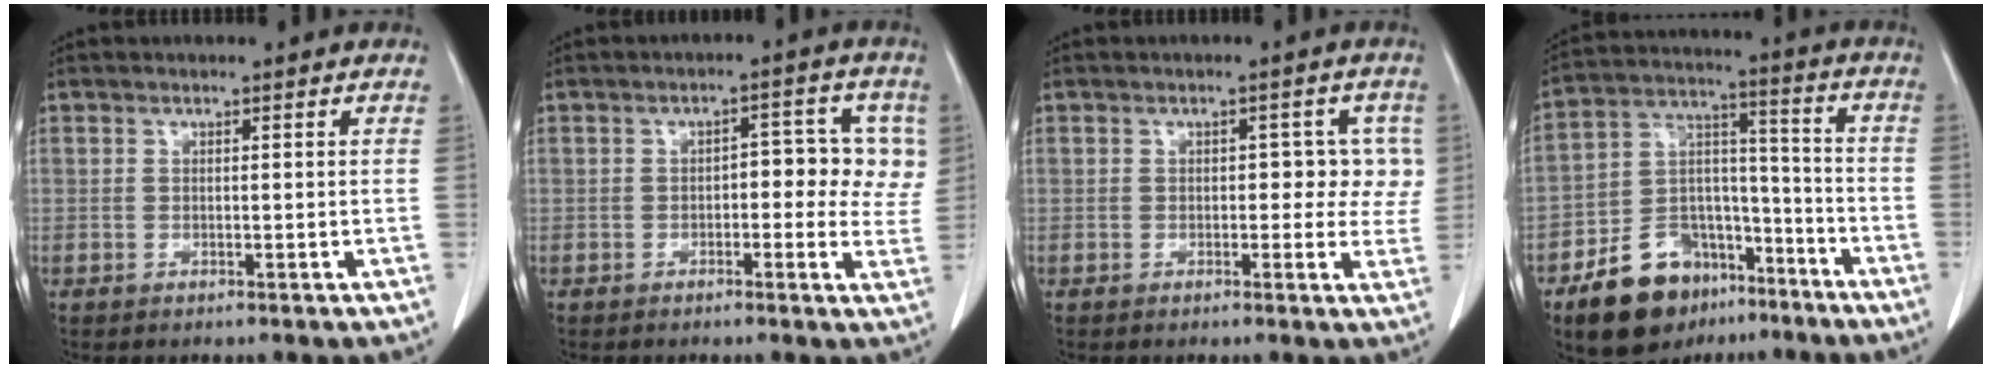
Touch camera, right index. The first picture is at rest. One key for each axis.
{"total": 7.3, "fx": 0.7, "fy": 3.7, "fz": 6.2, "tx": -0.059, "ty": 0.026, "tz": 0.007}
{"total": 4.6, "fx": 0.6, "fy": 2.8, "fz": 3.6, "tx": -0.023, "ty": 0.021, "tz": 0.003}
{"total": 15.3, "fx": -10.1, "fy": 9.2, "fz": 6.9, "tx": -0.115, "ty": 0.045, "tz": -0.164}